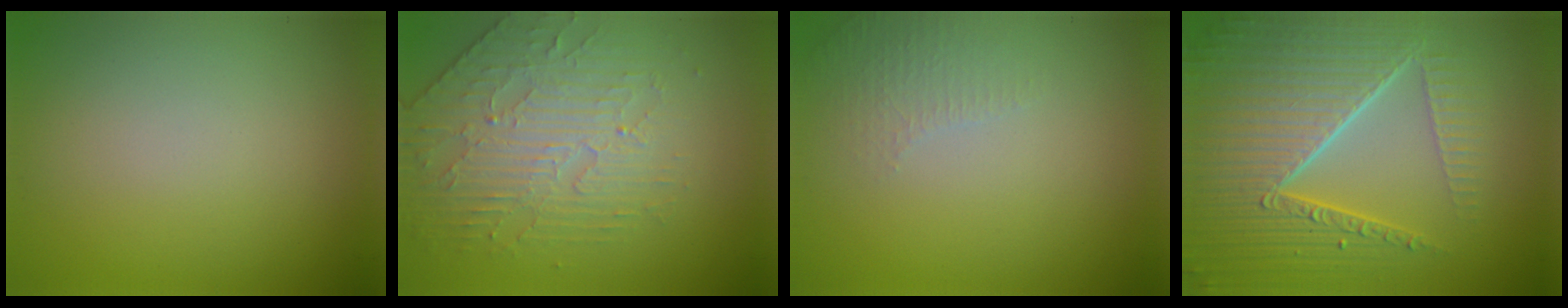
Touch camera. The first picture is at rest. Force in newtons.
{"total": 3.9, "press": 3.6, "slide": 1.6}
{"total": 1.6, "press": 1.6, "slide": 0.4}
{"total": 8.7, "press": 6.0, "slide": 6.3}